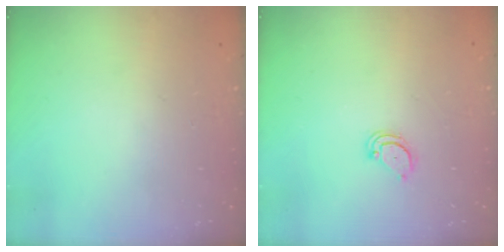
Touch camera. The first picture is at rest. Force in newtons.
{"total": 2.6, "press": 2.6, "slide": 0.2}